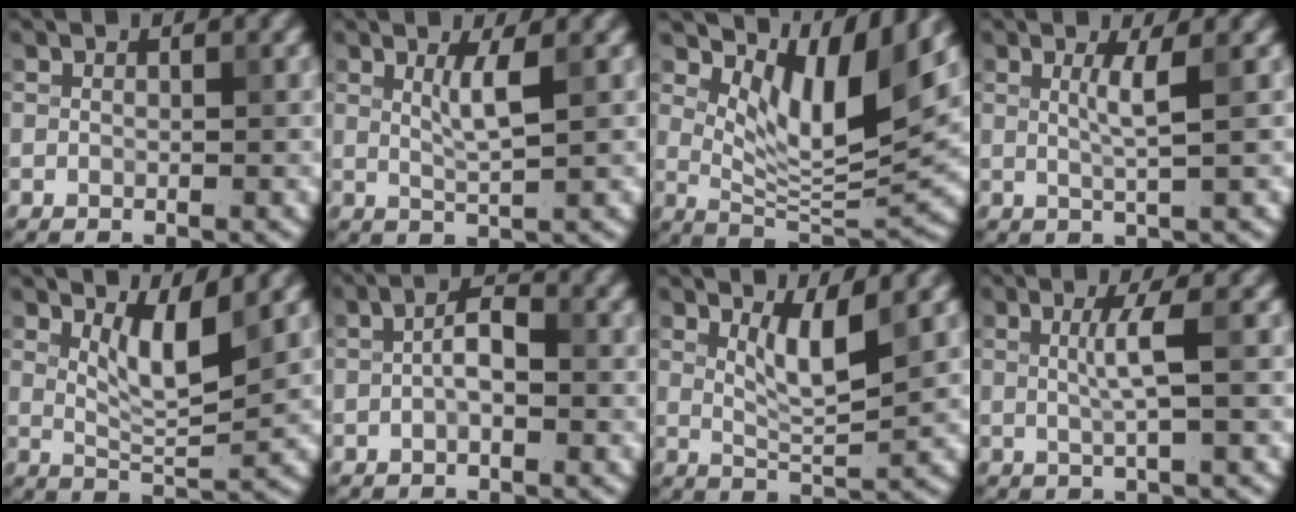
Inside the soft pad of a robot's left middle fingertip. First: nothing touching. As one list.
[{"total": 2.0, "force": [0.7, 0.0, 1.8], "torque": [-0.038, -0.001, 0.017]}, {"total": 7.5, "force": [3.9, 2.4, 6.0], "torque": [-0.102, -0.013, 0.073]}, {"total": 1.8, "force": [0.4, 0.0, 1.8], "torque": [-0.034, 0.000, 0.007]}, {"total": 3.4, "force": [1.8, 0.7, 2.8], "torque": [-0.057, -0.007, 0.039]}, {"total": 2.2, "force": [-0.4, 0.8, 2.0], "torque": [-0.039, 0.011, -0.009]}, {"total": 3.0, "force": [1.5, 0.4, 2.6], "torque": [-0.052, -0.006, 0.035]}, {"total": 2.1, "force": [0.2, 0.0, 2.1], "torque": [-0.044, 0.004, 0.004]}]